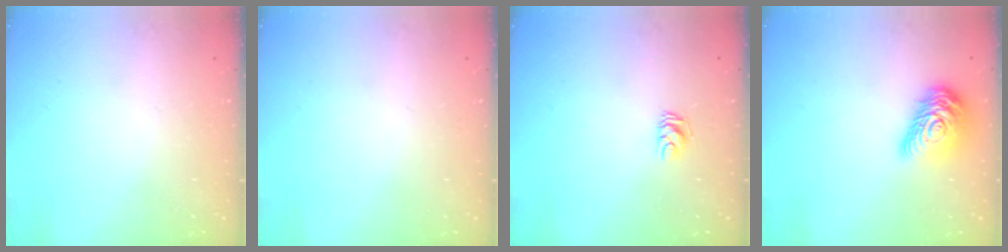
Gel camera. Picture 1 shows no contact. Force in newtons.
{"total": 0.0}
{"total": 4.6, "press": 4.5, "slide": 0.5}
{"total": 13.8, "press": 13.8, "slide": 0.7}